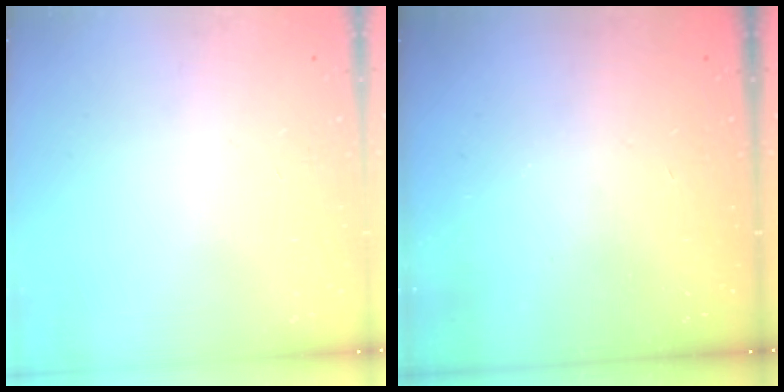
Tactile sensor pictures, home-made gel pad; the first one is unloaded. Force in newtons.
{"total": 0.0}